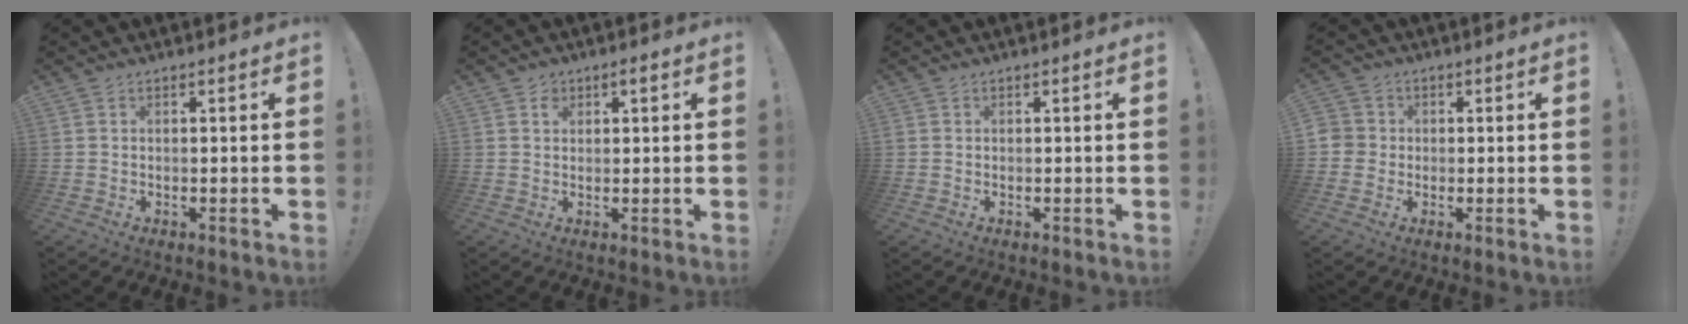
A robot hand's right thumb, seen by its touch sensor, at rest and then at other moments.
{"total": 2.0, "force": [0.7, 1.4, 1.1], "torque": [-0.012, 0.001, 0.008]}
{"total": 0.0}
{"total": 4.1, "force": [-0.4, 3.9, 1.0], "torque": [-0.018, 0.012, -0.005]}